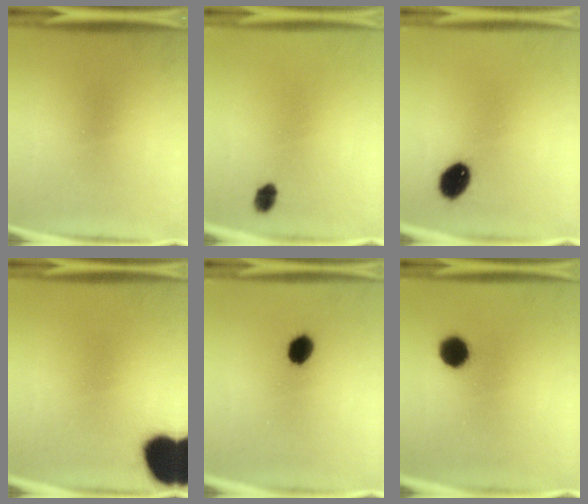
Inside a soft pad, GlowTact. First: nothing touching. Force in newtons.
{"total": 2.9}
{"total": 8.1}
{"total": 18.4}
{"total": 3.8}
{"total": 6.5}